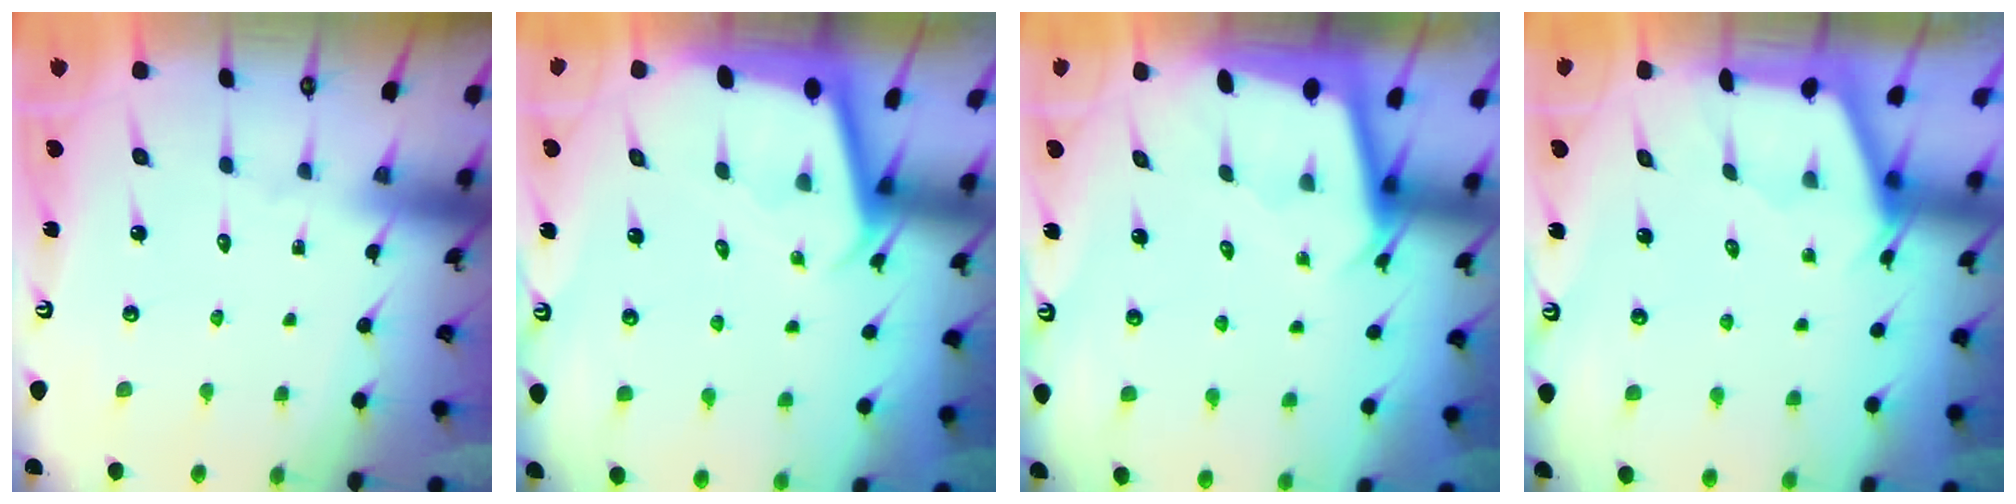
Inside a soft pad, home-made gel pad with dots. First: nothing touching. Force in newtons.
{"total": 1.8, "press": 1.8, "slide": 0.1}
{"total": 2.0, "press": 2.0, "slide": 0.1}
{"total": 3.4, "press": 3.4, "slide": 0.0}